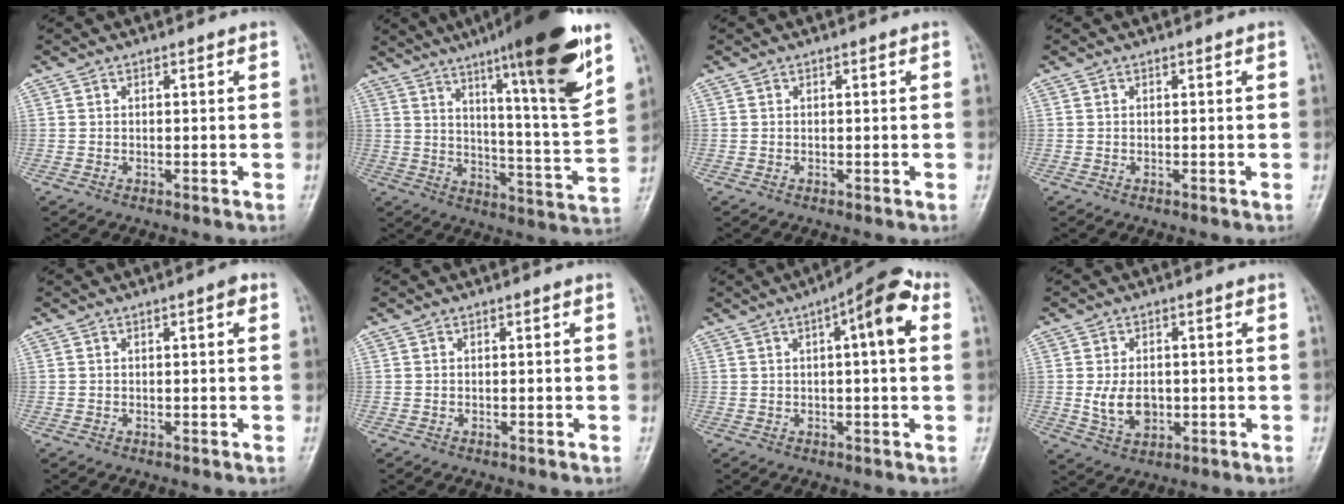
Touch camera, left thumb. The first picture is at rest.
{"total": 22.7, "force": [13.1, 2.8, 18.3], "torque": [-0.249, -0.056, 0.198]}
{"total": 0.0}
{"total": 0.0}
{"total": 1.5, "force": [0.5, 0.5, 1.4], "torque": [-0.018, 0.002, 0.004]}
{"total": 0.0}
{"total": 9.8, "force": [2.9, 2.9, 8.9], "torque": [-0.118, 0.019, 0.032]}
{"total": 6.3, "force": [-0.4, 4.5, 4.5], "torque": [-0.068, -0.007, 0.000]}